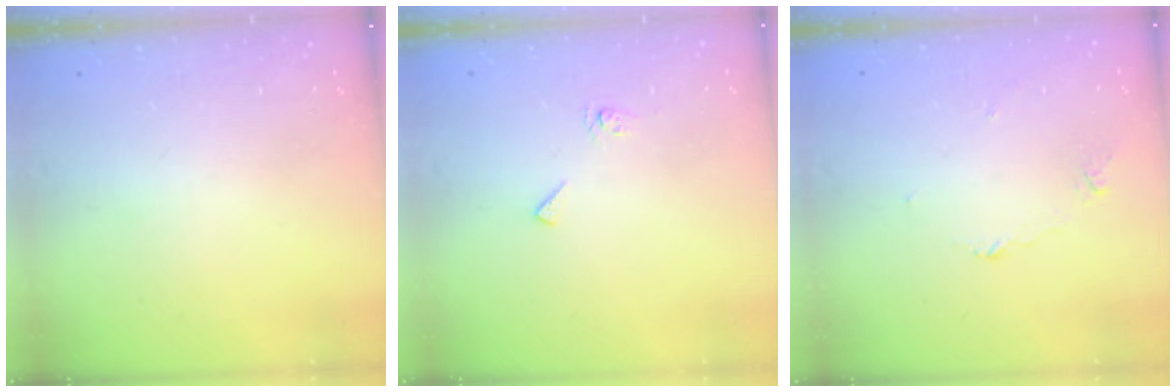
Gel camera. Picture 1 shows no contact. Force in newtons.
{"total": 6.7, "press": 6.6, "slide": 0.7}
{"total": 3.3, "press": 3.2, "slide": 0.4}